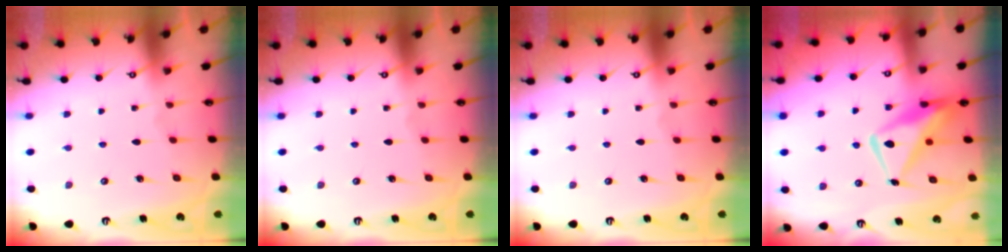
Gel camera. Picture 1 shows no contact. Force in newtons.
{"total": 0.0}
{"total": 0.0}
{"total": 13.4, "press": 13.4, "slide": 1.1}